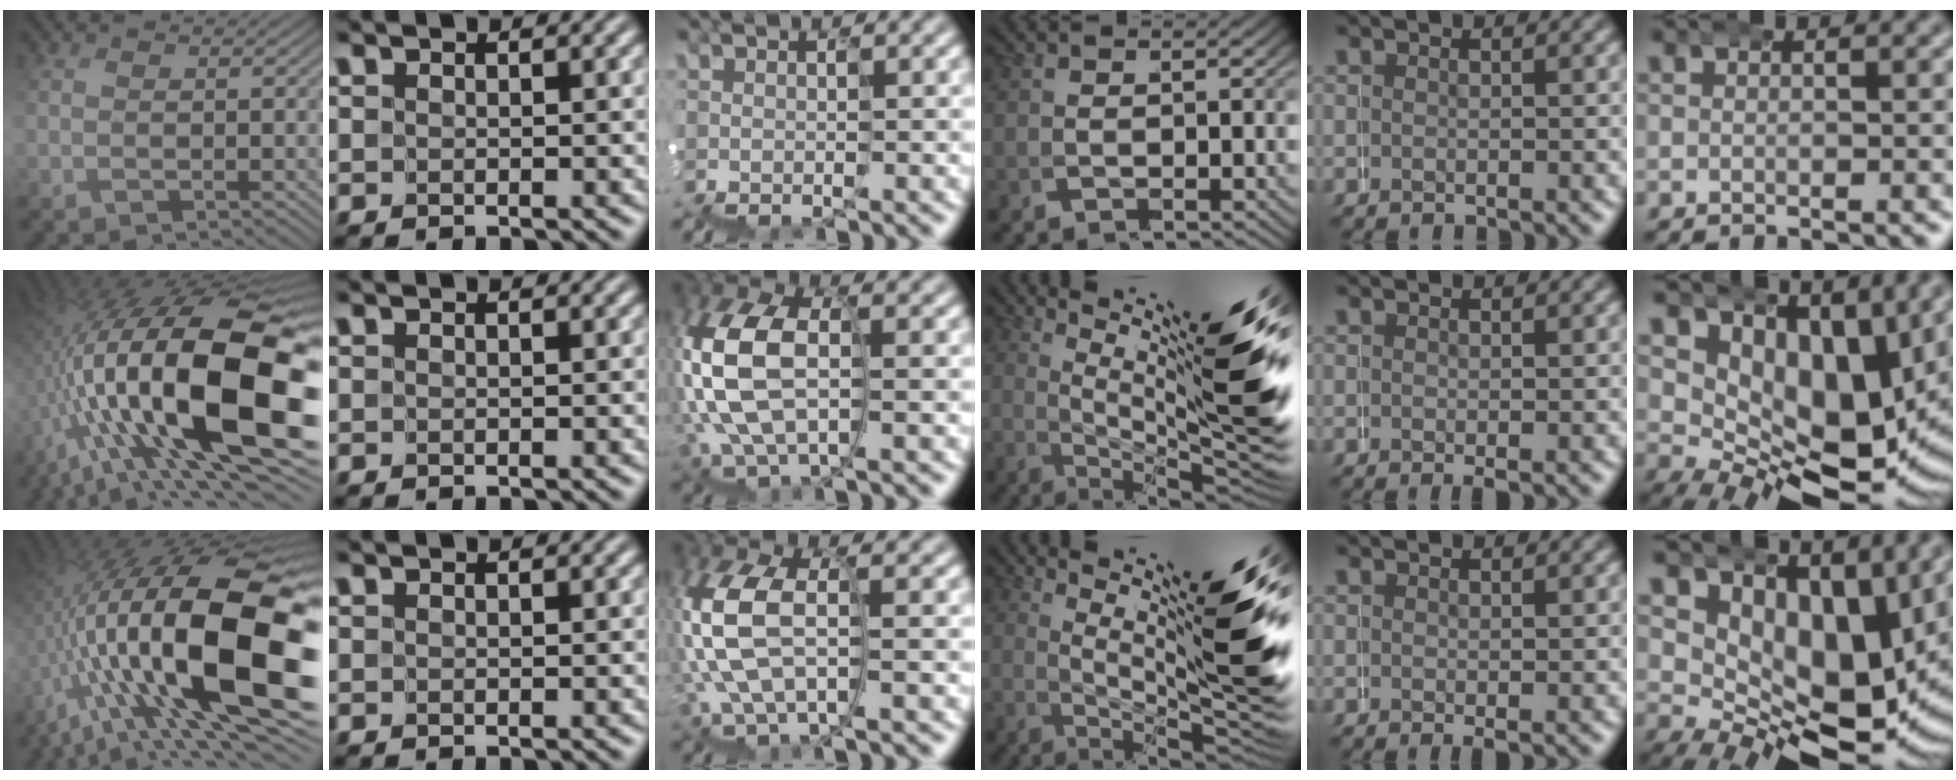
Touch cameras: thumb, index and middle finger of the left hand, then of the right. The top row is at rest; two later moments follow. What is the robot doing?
{"motion": "wrap", "object": "duck tape"}